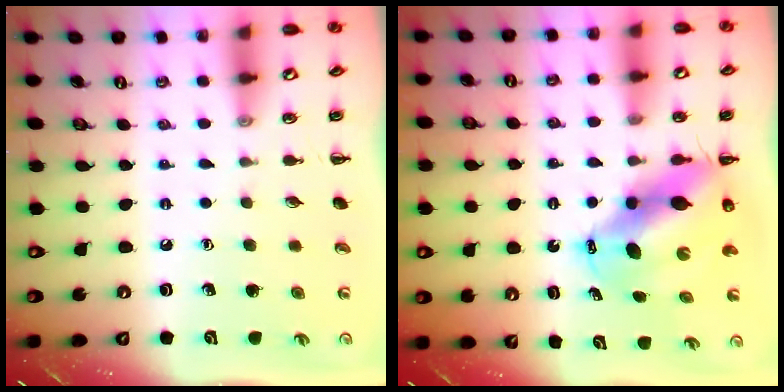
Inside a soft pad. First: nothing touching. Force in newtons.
{"total": 10.5, "press": 10.2, "slide": 2.6}